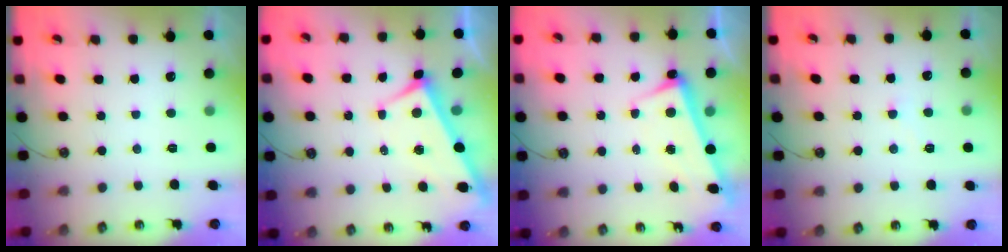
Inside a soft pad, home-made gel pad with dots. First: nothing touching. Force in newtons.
{"total": 3.7, "press": 3.6, "slide": 0.7}
{"total": 3.5, "press": 3.4, "slide": 0.9}
{"total": 5.1, "press": 5.0, "slide": 0.1}